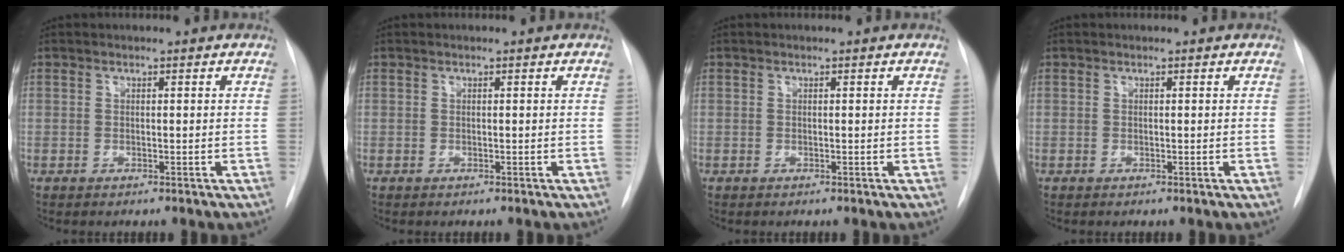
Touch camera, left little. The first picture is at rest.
{"total": 0.0}
{"total": 0.0}
{"total": 0.0}